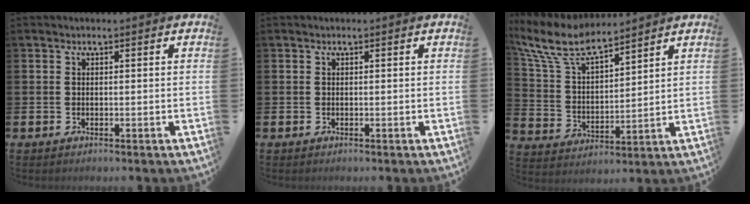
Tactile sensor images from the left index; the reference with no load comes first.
{"total": 0.0}
{"total": 8.7, "force": [7.7, 2.2, 3.3], "torque": [-0.105, -0.039, 0.139]}